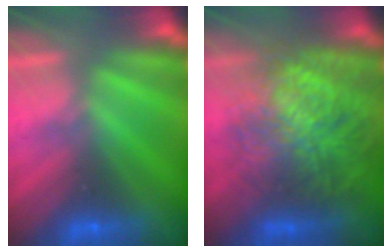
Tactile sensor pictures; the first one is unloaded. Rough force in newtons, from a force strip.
{"total": 7.2}